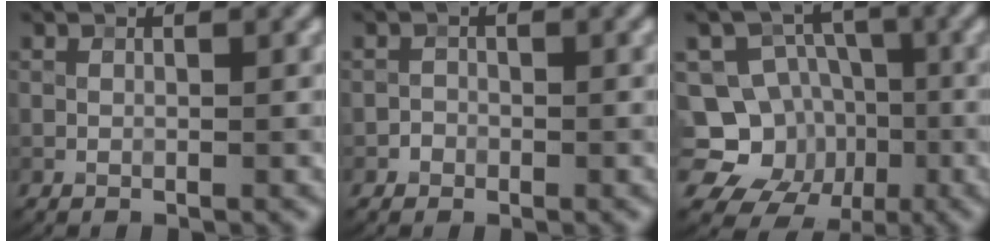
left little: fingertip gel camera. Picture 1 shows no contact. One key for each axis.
{"total": 0.9, "fx": -0.5, "fy": 0.7, "fz": -0.2, "tx": 0.018, "ty": 0.000, "tz": -0.010}
{"total": 12.8, "fx": -4.1, "fy": 11.5, "fz": 4.1, "tx": -0.072, "ty": -0.004, "tz": -0.083}